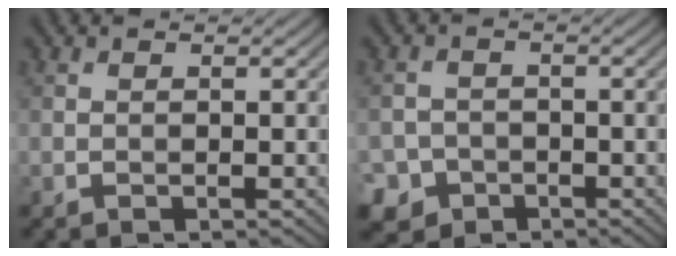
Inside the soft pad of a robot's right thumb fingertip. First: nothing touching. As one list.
[{"total": 4.3, "force": [-2.5, 3.5, 0.8], "torque": [-0.010, -0.002, -0.053]}]